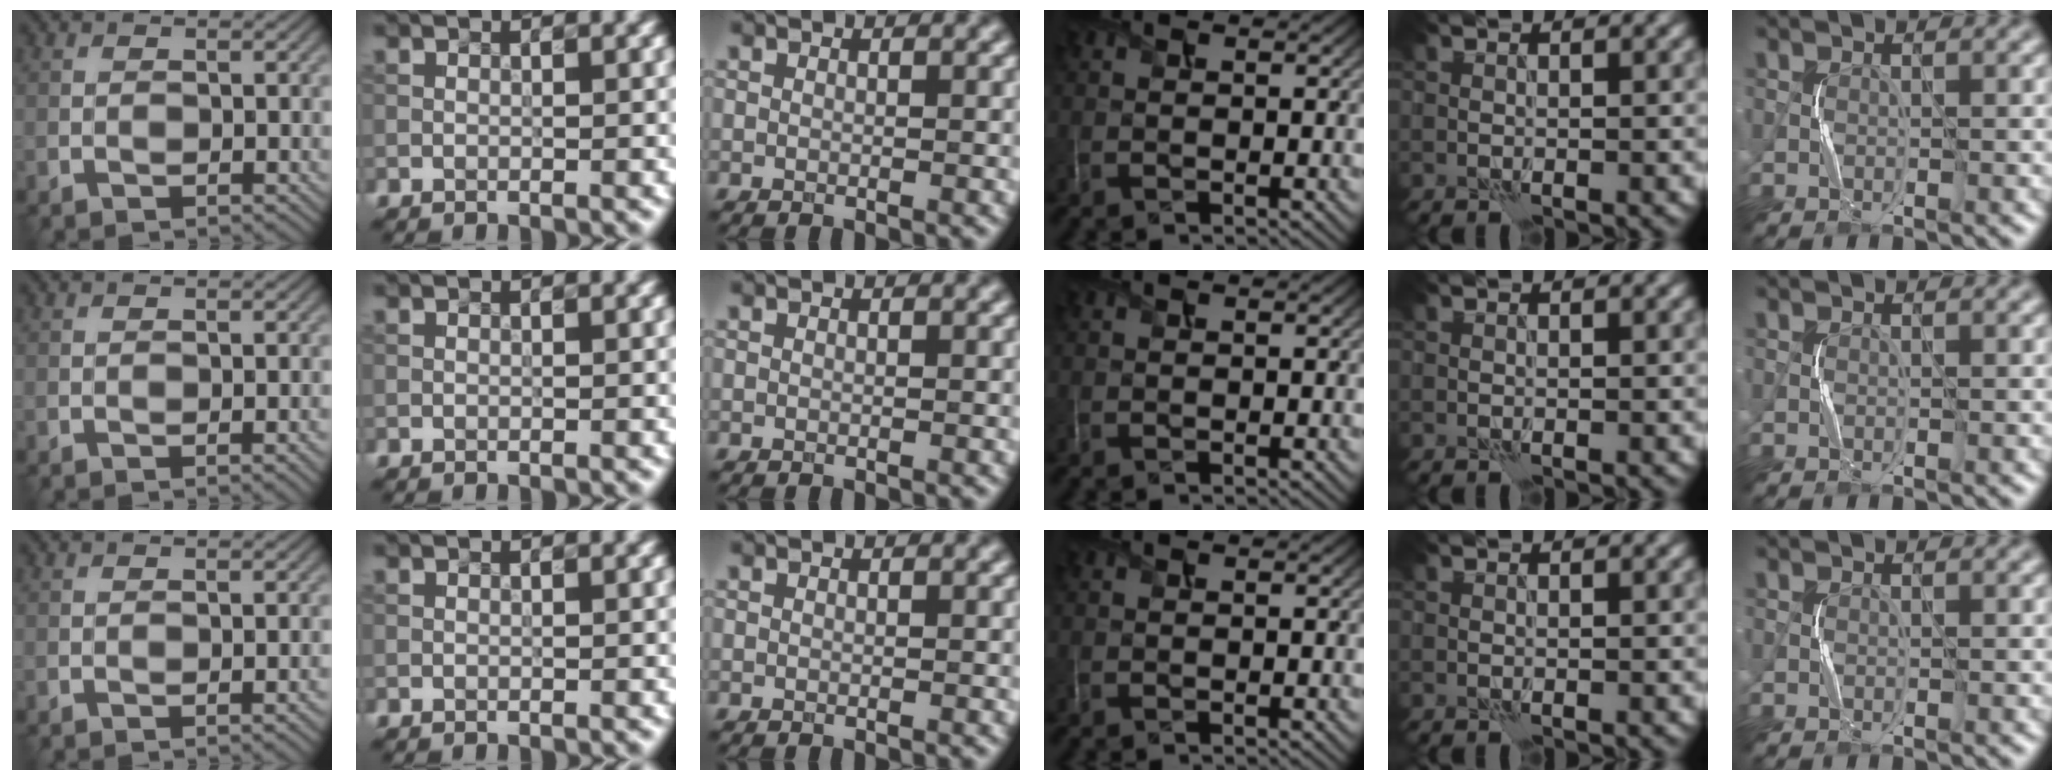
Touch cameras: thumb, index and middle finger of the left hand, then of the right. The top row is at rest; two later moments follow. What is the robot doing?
{"motion": "squeeze", "object": "paper clamp"}